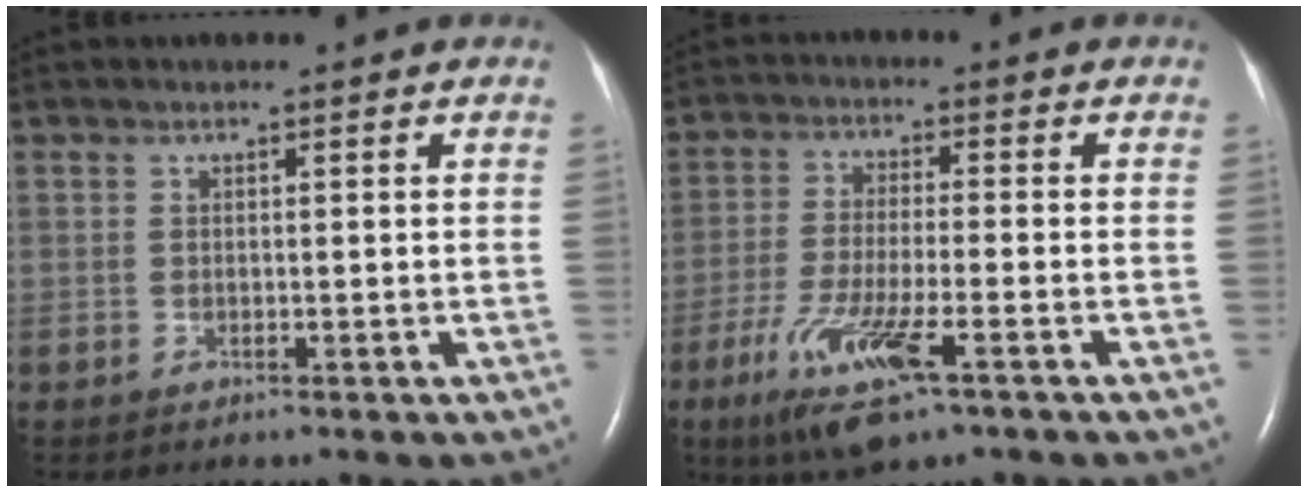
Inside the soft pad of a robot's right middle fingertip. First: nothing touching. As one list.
[{"total": 11.2, "force": [-5.8, 1.6, 9.5], "torque": [-0.196, -0.031, -0.101]}]